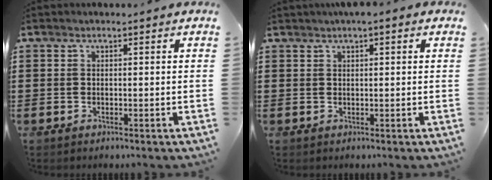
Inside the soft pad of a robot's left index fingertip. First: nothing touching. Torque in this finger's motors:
{"motor_torque": [2.14, 0.00, 0.21, -0.05]}